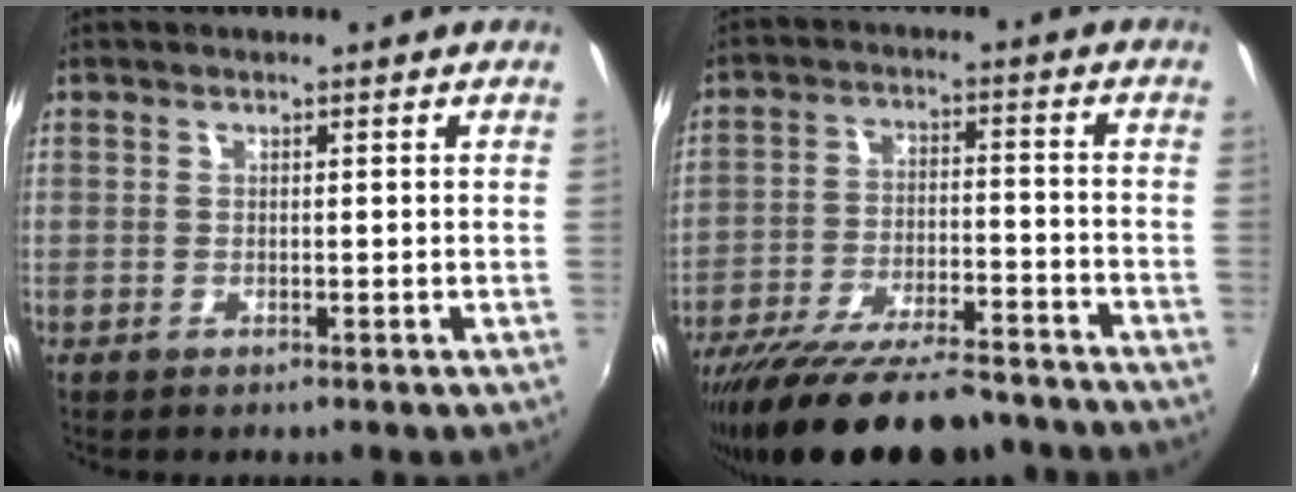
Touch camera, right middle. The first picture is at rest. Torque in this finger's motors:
{"motor_torque": [1.10, -1.04, 0.77, 0.21]}